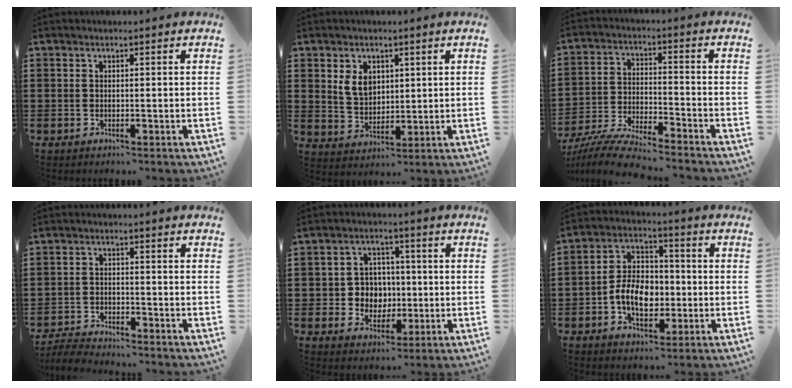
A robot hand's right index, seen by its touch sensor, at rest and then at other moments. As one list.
[{"total": 5.3, "force": [2.1, 4.2, 2.5], "torque": [-0.056, 0.011, 0.037]}, {"total": 7.7, "force": [-7.3, 0.3, 2.4], "torque": [-0.063, -0.001, -0.148]}, {"total": 3.9, "force": [-3.9, 0.4, 0.4], "torque": [-0.016, 0.001, -0.084]}, {"total": 5.4, "force": [-0.2, 5.1, 1.5], "torque": [-0.044, 0.012, -0.007]}, {"total": 8.1, "force": [-1.9, 5.3, 5.7], "torque": [-0.108, 0.002, -0.041]}]